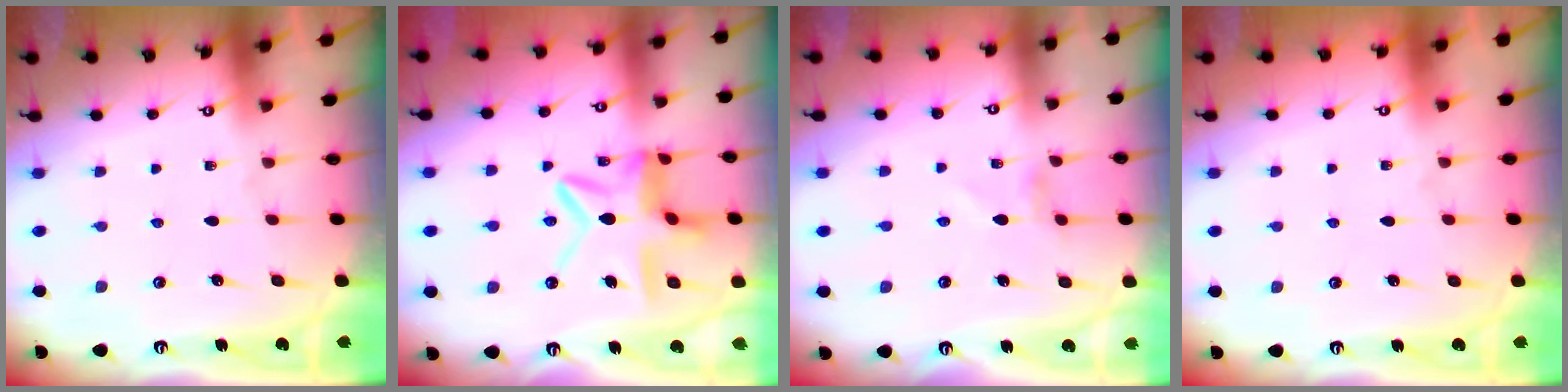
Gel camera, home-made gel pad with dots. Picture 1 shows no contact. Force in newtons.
{"total": 12.2, "press": 12.1, "slide": 1.4}
{"total": 1.8, "press": 1.7, "slide": 0.2}
{"total": 1.8, "press": 1.8, "slide": 0.2}